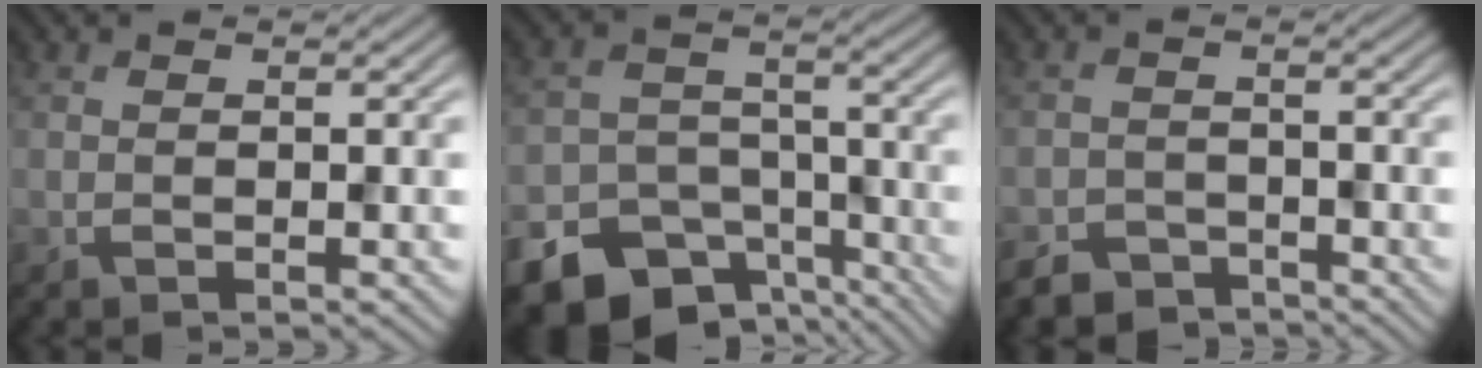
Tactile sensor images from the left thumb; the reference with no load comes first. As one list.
[{"total": 14.9, "force": [-10.0, 10.1, 4.3], "torque": [-0.111, -0.059, -0.151]}, {"total": 3.5, "force": [-3.1, 1.4, 0.4], "torque": [-0.006, -0.002, -0.061]}]